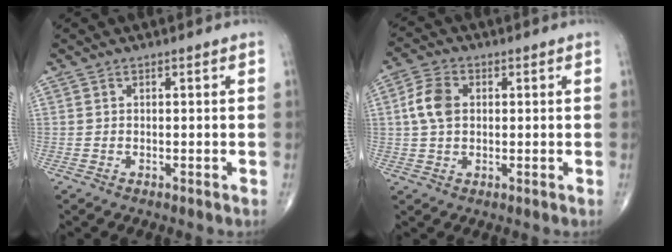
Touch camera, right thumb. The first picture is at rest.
{"total": 6.3, "force": [0.9, 4.3, 4.5], "torque": [-0.091, 0.009, 0.013]}